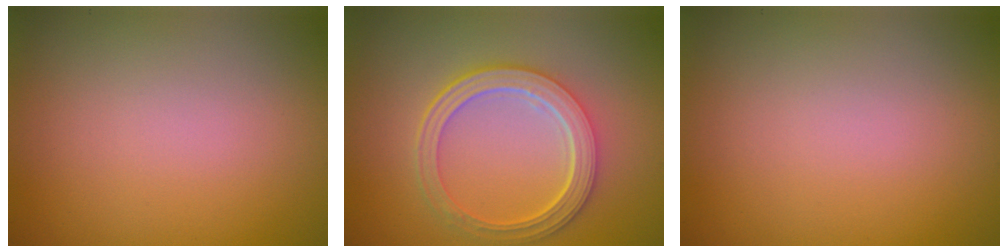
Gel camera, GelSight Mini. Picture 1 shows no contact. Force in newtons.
{"total": 5.2, "press": 3.9, "slide": 3.6}
{"total": 0.0}